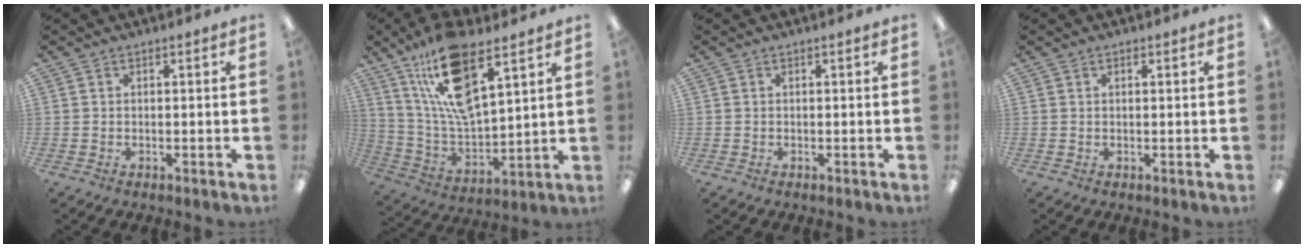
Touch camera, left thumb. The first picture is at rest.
{"total": 18.0, "force": [11.4, 6.7, 12.3], "torque": [-0.252, -0.053, 0.197]}
{"total": 0.0}
{"total": 0.6, "force": [0.4, 0.4, 0.2], "torque": [0.004, 0.000, 0.005]}